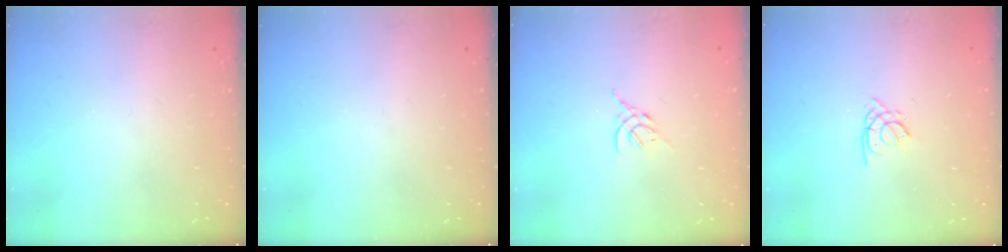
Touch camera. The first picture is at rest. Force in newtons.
{"total": 0.0}
{"total": 2.6, "press": 2.5, "slide": 0.8}
{"total": 1.3, "press": 1.3, "slide": 0.4}